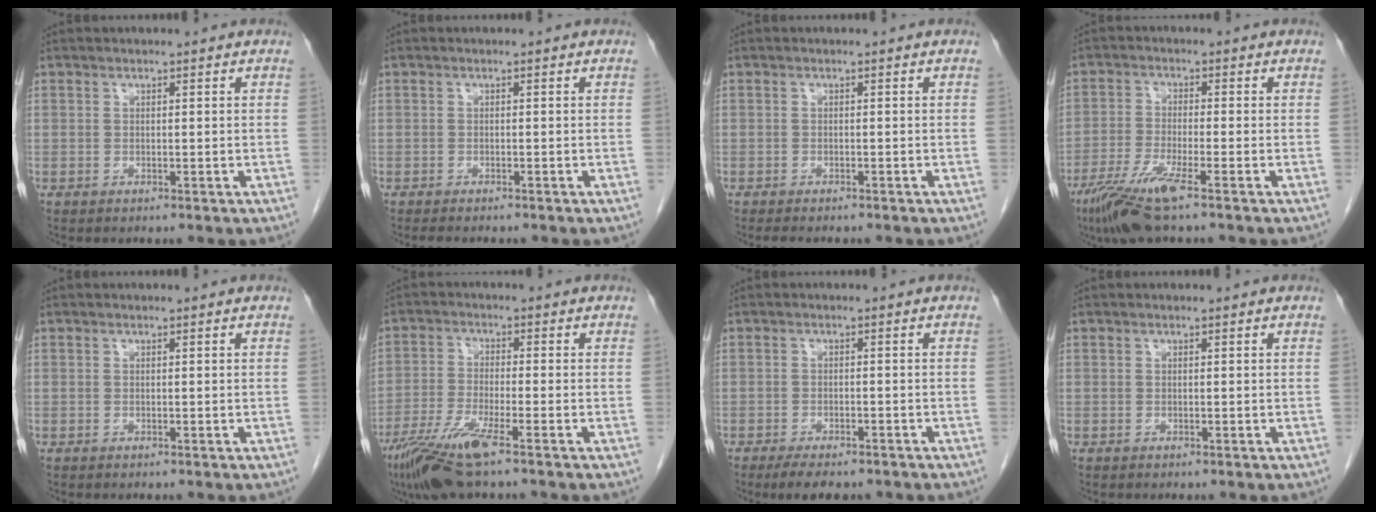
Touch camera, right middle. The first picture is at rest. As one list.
[{"total": 3.5, "force": [-3.0, 0.8, 1.6], "torque": [-0.019, -0.006, -0.035]}, {"total": 4.0, "force": [-3.3, 1.0, 1.8], "torque": [-0.021, -0.007, -0.039]}, {"total": 7.6, "force": [-4.8, 0.1, 5.9], "torque": [-0.121, -0.023, -0.093]}, {"total": 0.0}, {"total": 8.7, "force": [-5.5, 0.4, 6.7], "torque": [-0.139, -0.023, -0.105]}, {"total": 5.7, "force": [-4.5, 1.8, 3.1], "torque": [-0.046, -0.009, -0.063]}, {"total": 0.0}]